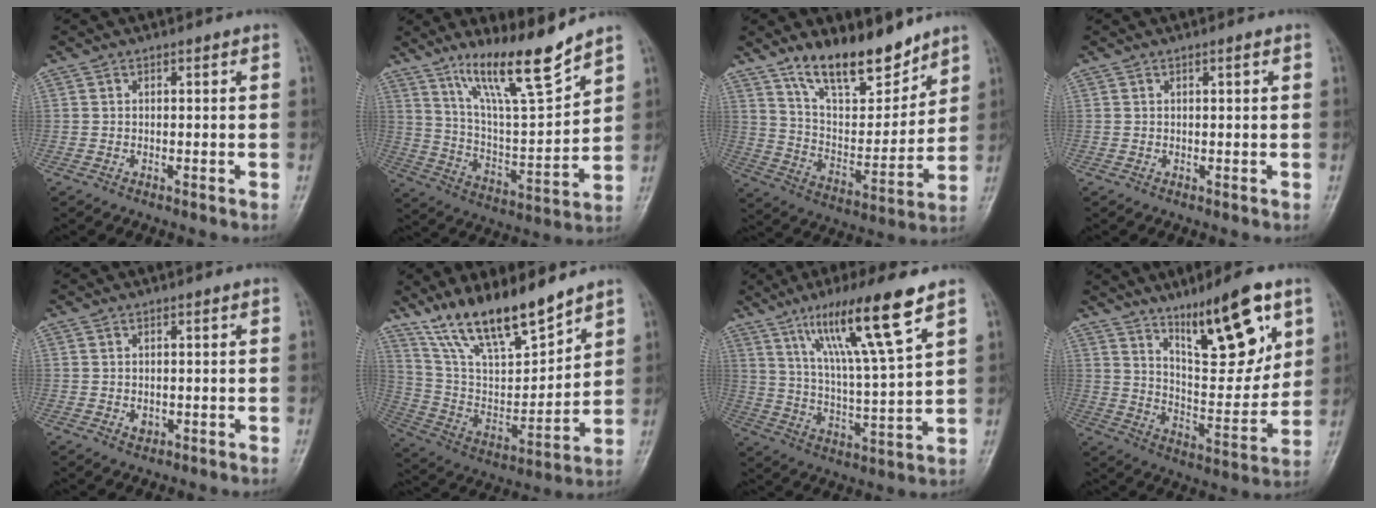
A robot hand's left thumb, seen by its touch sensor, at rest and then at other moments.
{"total": 15.1, "force": [11.3, 1.9, 9.8], "torque": [-0.156, -0.072, 0.211]}
{"total": 15.8, "force": [12.0, 5.9, 8.4], "torque": [-0.096, -0.082, 0.216]}
{"total": 0.6, "force": [0.3, 0.0, 0.5], "torque": [-0.008, 0.000, 0.006]}
{"total": 1.1, "force": [0.0, 0.9, 0.7], "torque": [-0.008, -0.001, 0.004]}
{"total": 17.3, "force": [13.6, 4.6, 9.6], "torque": [-0.142, -0.069, 0.261]}
{"total": 16.3, "force": [9.6, 1.1, 13.1], "torque": [-0.228, -0.043, 0.175]}
{"total": 17.0, "force": [9.7, 4.9, 13.1], "torque": [-0.171, -0.059, 0.169]}